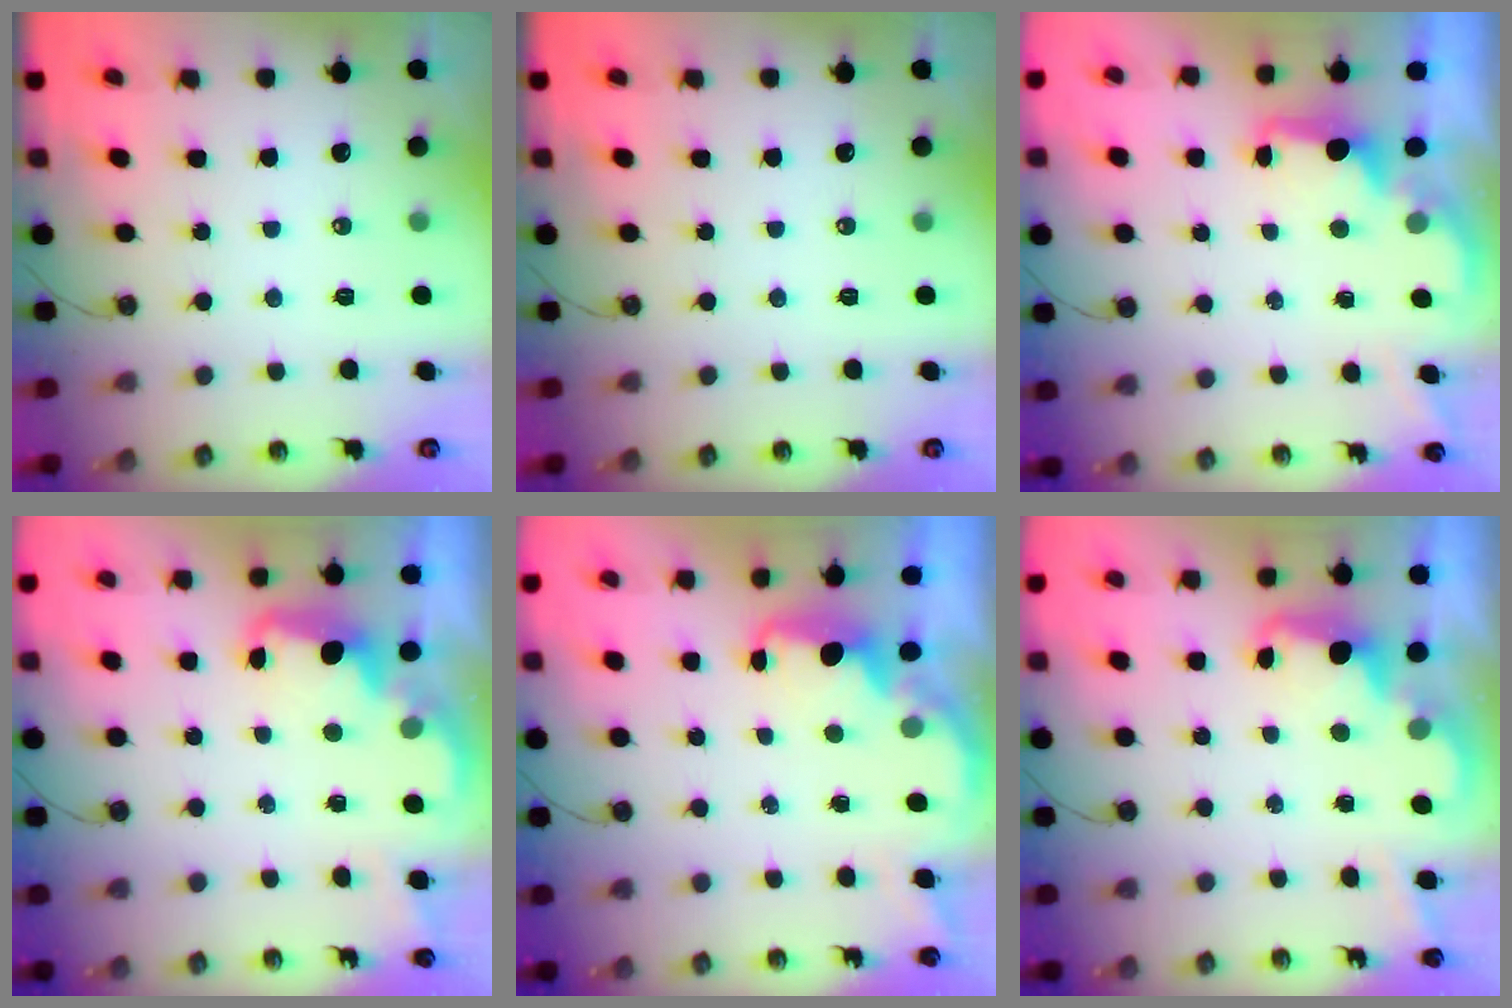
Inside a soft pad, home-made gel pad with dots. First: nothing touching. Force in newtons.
{"total": 0.0}
{"total": 1.9, "press": 1.7, "slide": 0.8}
{"total": 2.8, "press": 2.7, "slide": 0.7}
{"total": 2.2, "press": 2.1, "slide": 0.9}
{"total": 2.4, "press": 2.4, "slide": 0.5}